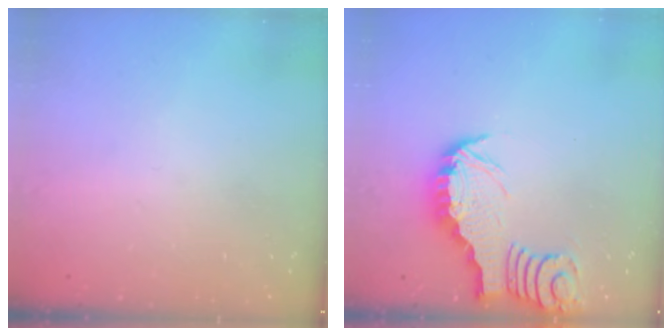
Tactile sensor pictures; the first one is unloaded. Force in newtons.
{"total": 3.0, "press": 2.9, "slide": 0.3}